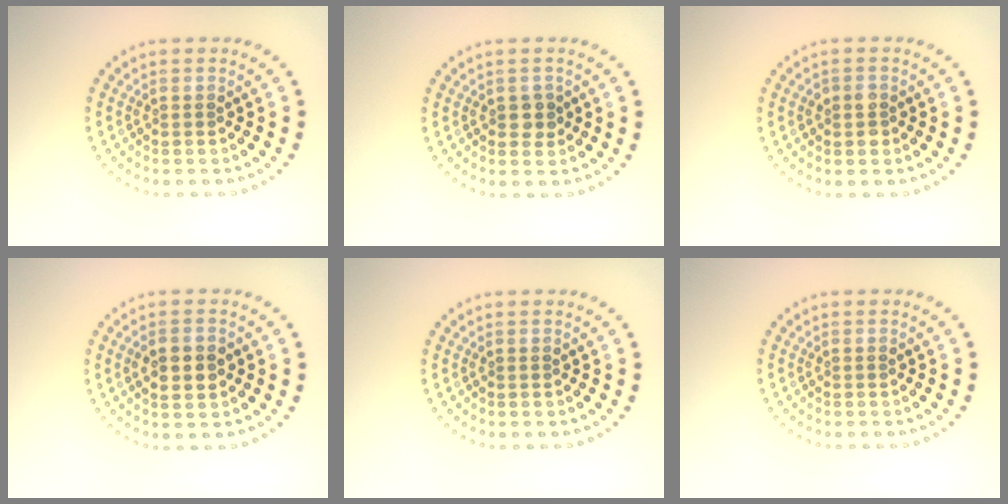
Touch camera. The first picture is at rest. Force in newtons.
{"total": 1.3, "press": 1.3, "slide": 0.3}
{"total": 1.5, "press": 1.5, "slide": 0.3}
{"total": 2.6, "press": 2.6, "slide": 0.1}
{"total": 0.0}
{"total": 0.0}